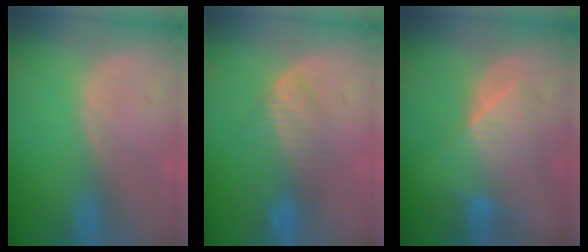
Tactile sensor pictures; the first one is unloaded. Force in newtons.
{"total": 6.8, "press": 5.8, "slide": 3.5}
{"total": 6.9, "press": 6.8, "slide": 0.9}